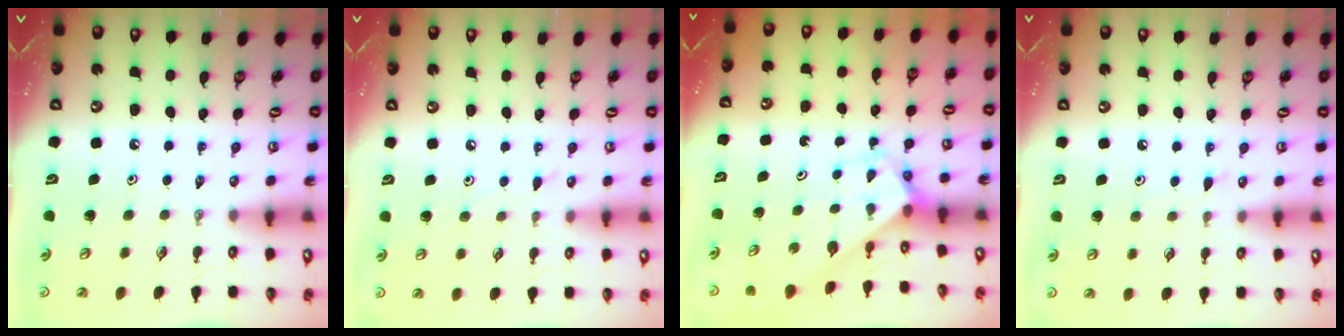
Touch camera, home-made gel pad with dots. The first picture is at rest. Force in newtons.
{"total": 3.7, "press": 3.6, "slide": 0.5}
{"total": 2.9, "press": 2.9, "slide": 0.1}
{"total": 5.5, "press": 5.4, "slide": 0.7}